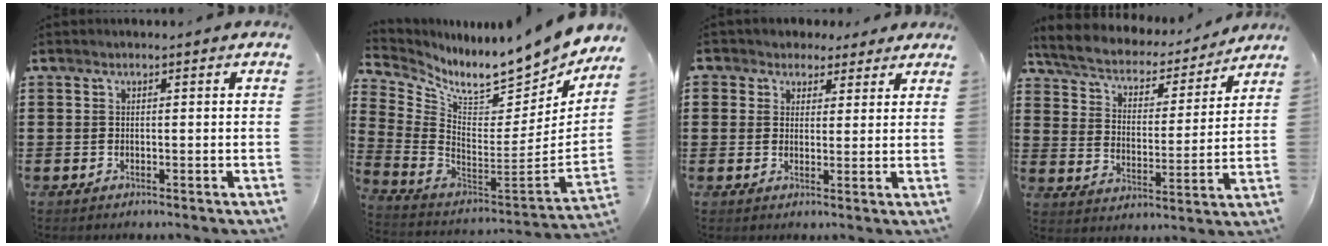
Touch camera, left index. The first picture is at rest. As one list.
[{"total": 8.1, "force": [7.2, 1.0, 3.5], "torque": [-0.090, -0.078, 0.118]}, {"total": 3.5, "force": [2.3, 2.6, 0.2], "torque": [-0.022, 0.010, 0.042]}, {"total": 4.6, "force": [4.2, 1.4, 1.4], "torque": [-0.052, -0.031, 0.066]}]